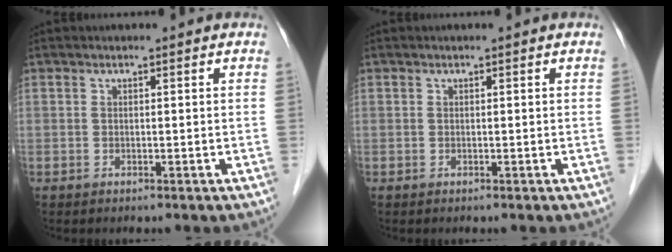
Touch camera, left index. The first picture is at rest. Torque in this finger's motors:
{"motor_torque": [0.04, -0.04, 0.00, 0.00]}